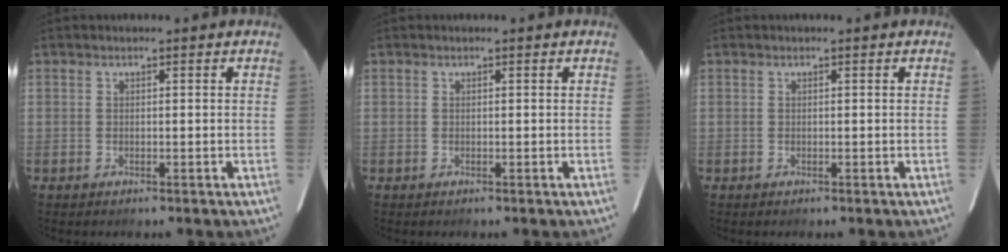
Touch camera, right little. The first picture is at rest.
{"total": 0.0}
{"total": 0.0}